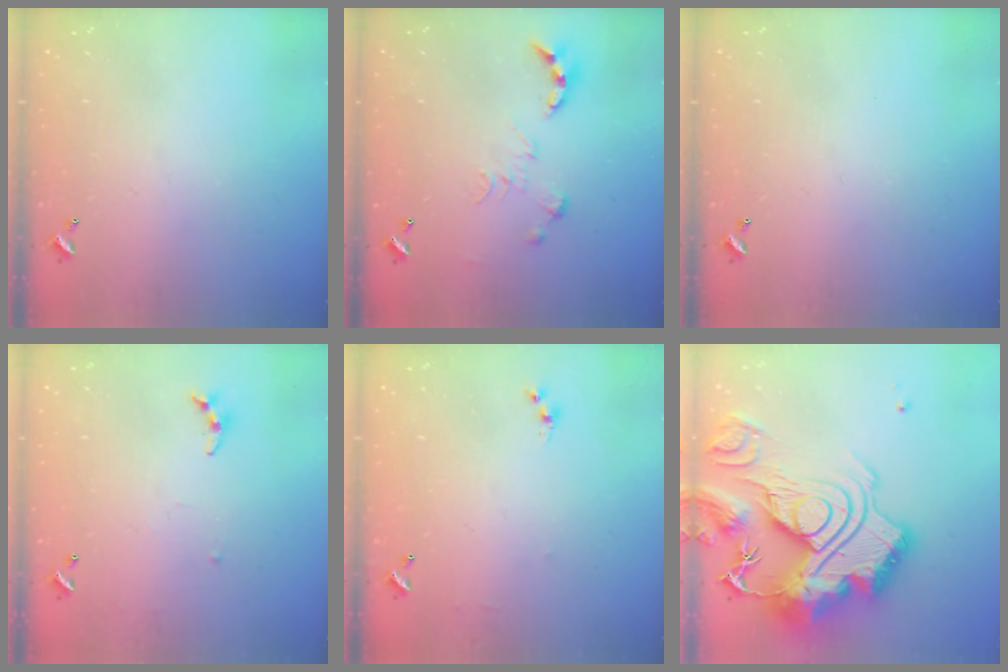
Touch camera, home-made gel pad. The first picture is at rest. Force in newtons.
{"total": 0.0}
{"total": 0.0}
{"total": 5.5, "press": 5.5, "slide": 0.3}
{"total": 4.8, "press": 4.7, "slide": 0.5}
{"total": 0.7, "press": 0.7, "slide": 0.0}